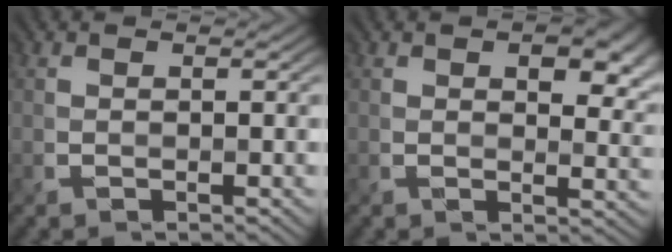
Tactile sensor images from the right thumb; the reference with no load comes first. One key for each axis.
{"total": 7.8, "fx": 2.6, "fy": 4.3, "fz": 5.9, "tx": -0.070, "ty": -0.009, "tz": 0.039}